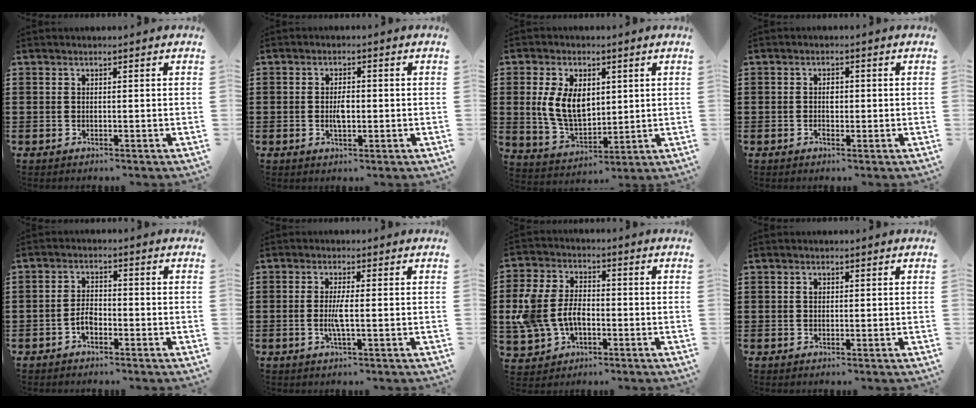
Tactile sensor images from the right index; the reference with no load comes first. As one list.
[{"total": 2.9, "force": [-0.3, 1.2, 2.7], "torque": [-0.057, -0.001, -0.008]}, {"total": 8.8, "force": [1.5, 5.5, 6.7], "torque": [-0.150, 0.006, 0.023]}, {"total": 1.7, "force": [-0.2, 1.0, 1.4], "torque": [-0.026, 0.003, -0.005]}, {"total": 2.6, "force": [-1.4, 1.3, 1.7], "torque": [-0.043, 0.001, -0.030]}, {"total": 3.0, "force": [-0.5, 0.2, 3.0], "torque": [-0.068, -0.010, -0.015]}, {"total": 8.1, "force": [-1.4, 5.6, 5.7], "torque": [-0.156, 0.003, -0.035]}, {"total": 0.7, "force": [0.2, 0.5, 0.5], "torque": [-0.011, 0.003, 0.003]}]